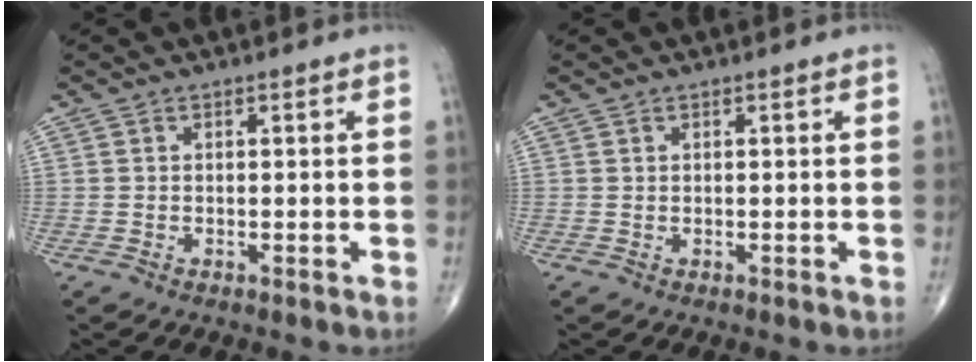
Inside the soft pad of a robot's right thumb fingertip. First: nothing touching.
{"total": 0.0}